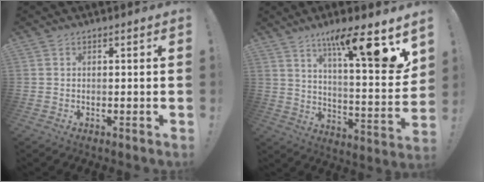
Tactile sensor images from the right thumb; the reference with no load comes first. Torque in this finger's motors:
{"motor_torque": [-0.85, 2.26, 1.68, 0.94, 0.11]}